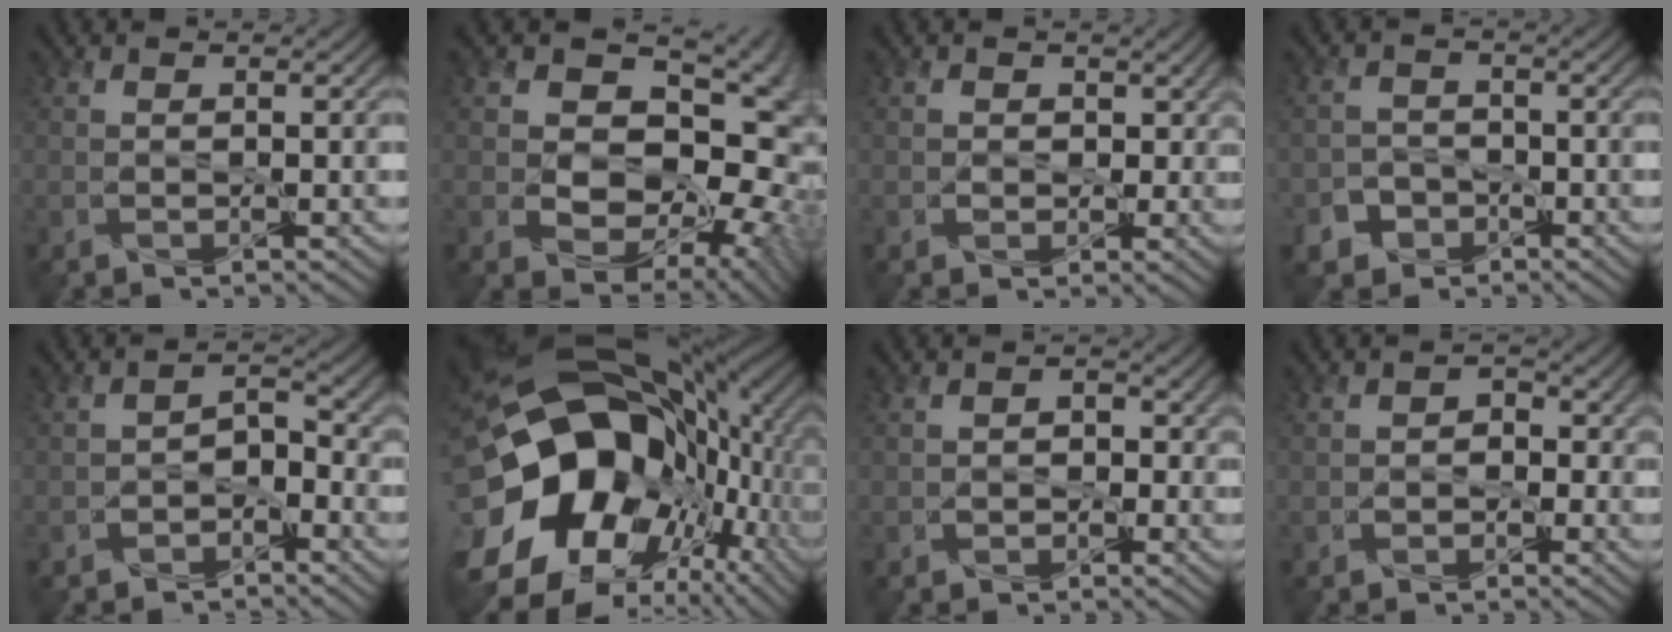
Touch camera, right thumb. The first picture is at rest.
{"total": 15.1, "force": [0.7, 10.9, 10.4], "torque": [-0.144, -0.006, 0.034]}
{"total": 4.4, "force": [0.3, 3.7, 2.4], "torque": [-0.046, 0.001, 0.004]}
{"total": 3.8, "force": [-2.3, 2.9, 0.8], "torque": [-0.019, 0.003, -0.047]}
{"total": 3.5, "force": [-2.4, 2.0, 1.6], "torque": [-0.020, 0.007, -0.042]}
{"total": 23.1, "force": [-1.5, 17.6, 14.8], "torque": [-0.318, -0.016, -0.032]}
{"total": 2.7, "force": [-0.7, 2.4, 1.0], "torque": [-0.011, 0.008, -0.016]}
{"total": 2.7, "force": [-0.9, 2.3, 1.0], "torque": [-0.007, 0.005, -0.018]}